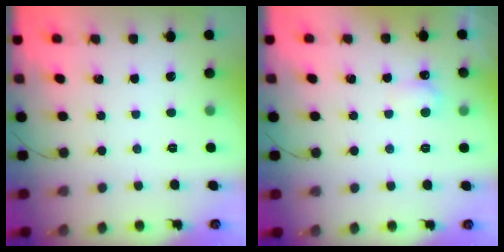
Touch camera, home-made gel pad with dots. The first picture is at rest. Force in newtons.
{"total": 3.9, "press": 3.7, "slide": 1.2}